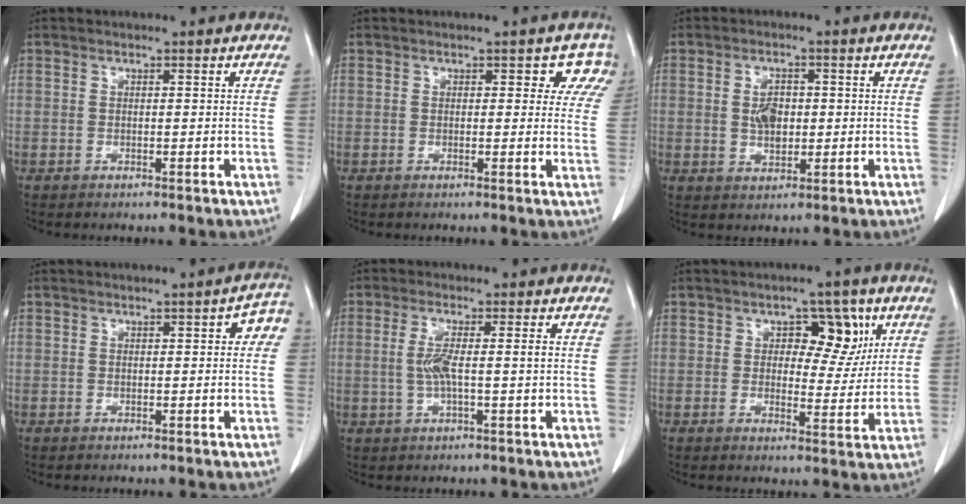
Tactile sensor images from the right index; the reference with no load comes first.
{"total": 4.0, "force": [2.1, 2.6, 2.1], "torque": [0.004, 0.003, 0.008]}
{"total": 4.4, "force": [0.2, 2.5, 3.6], "torque": [-0.068, 0.004, 0.009]}
{"total": 3.3, "force": [0.6, 1.4, 2.9], "torque": [-0.028, 0.018, 0.002]}
{"total": 4.6, "force": [0.0, 0.3, 4.5], "torque": [-0.093, 0.002, 0.000]}
{"total": 7.2, "force": [2.8, 4.1, 5.3], "torque": [-0.057, 0.010, 0.038]}